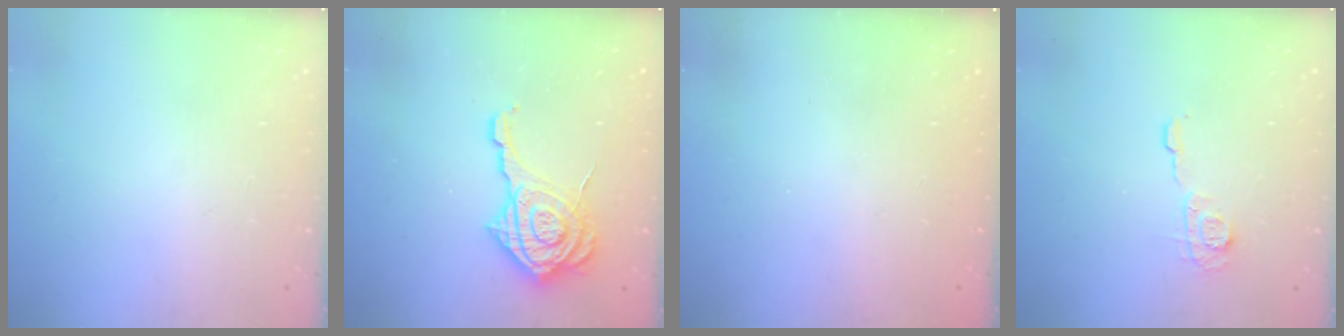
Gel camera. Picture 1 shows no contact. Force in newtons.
{"total": 13.9, "press": 13.8, "slide": 1.7}
{"total": 2.3, "press": 2.2, "slide": 0.8}
{"total": 6.8, "press": 6.8, "slide": 0.2}